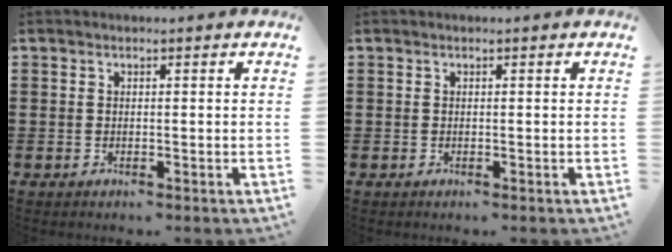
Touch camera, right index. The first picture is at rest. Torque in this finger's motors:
{"motor_torque": [-0.12, 0.04, 0.00, 0.00]}